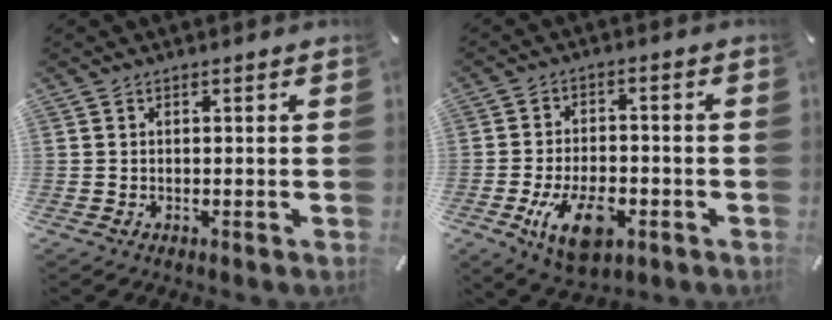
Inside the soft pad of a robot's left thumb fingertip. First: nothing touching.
{"total": 11.1, "force": [-4.5, 6.1, 8.1], "torque": [-0.156, 0.008, -0.080]}